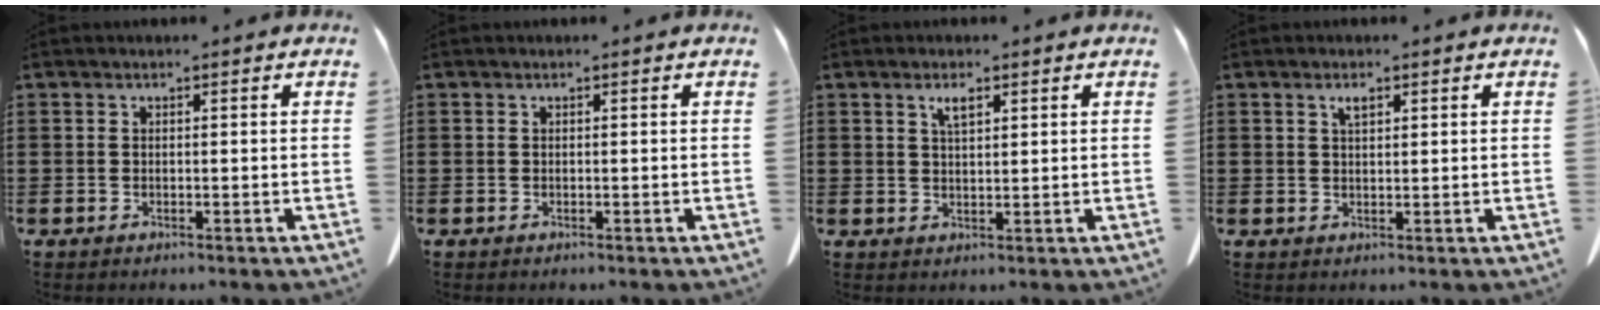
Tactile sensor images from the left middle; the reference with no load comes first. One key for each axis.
{"total": 0.0}
{"total": 2.4, "fx": 1.4, "fy": 0.6, "fz": 1.8, "tx": -0.032, "ty": 0.000, "tz": 0.022}
{"total": 1.5, "fx": 0.8, "fy": 0.5, "fz": 1.1, "tx": -0.017, "ty": -0.001, "tz": 0.012}